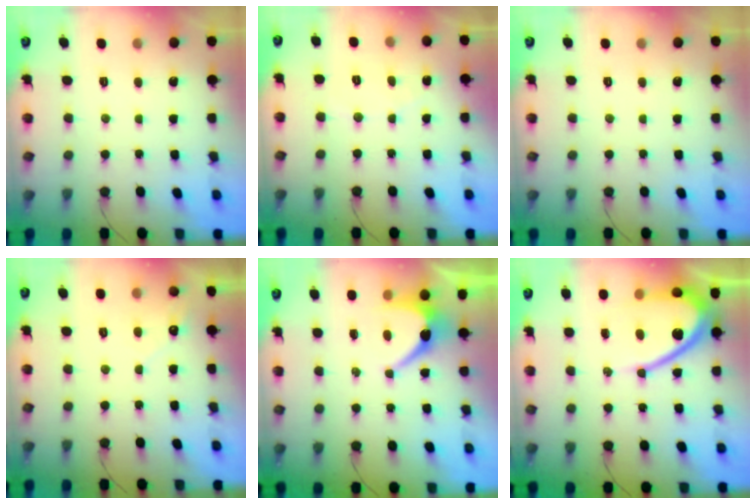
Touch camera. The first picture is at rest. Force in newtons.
{"total": 3.3, "press": 3.3, "slide": 0.3}
{"total": 0.0}
{"total": 2.8, "press": 2.8, "slide": 0.1}
{"total": 6.8, "press": 6.8, "slide": 0.7}
{"total": 14.8, "press": 14.7, "slide": 1.3}